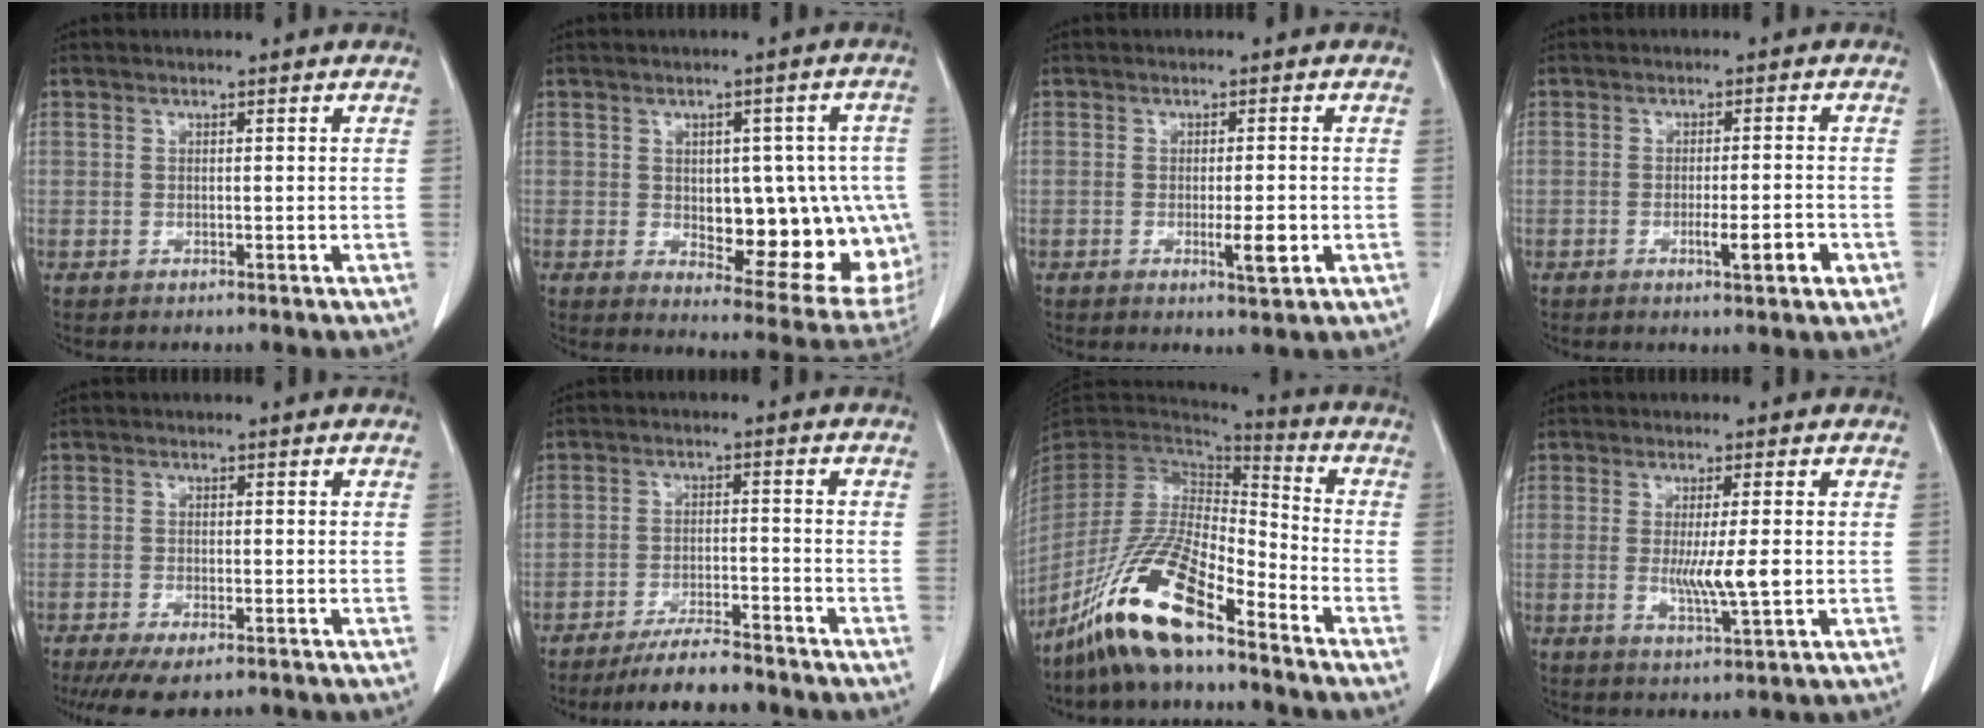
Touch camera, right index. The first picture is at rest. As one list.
[{"total": 17.8, "force": [-2.0, 7.6, 15.9], "torque": [-0.138, 0.017, 0.003]}, {"total": 3.6, "force": [-1.0, 0.5, 3.4], "torque": [-0.051, -0.004, -0.013]}, {"total": 4.6, "force": [-1.8, 0.6, 4.2], "torque": [-0.061, -0.002, -0.024]}, {"total": 6.8, "force": [-5.1, 2.0, 4.1], "torque": [-0.064, -0.013, -0.083]}, {"total": 7.5, "force": [-6.8, 1.0, 3.0], "torque": [-0.049, -0.013, -0.117]}, {"total": 15.7, "force": [-10.6, 3.0, 11.2], "torque": [-0.222, -0.010, -0.201]}, {"total": 5.8, "force": [-0.5, 0.1, 5.7], "torque": [-0.102, -0.013, -0.008]}]